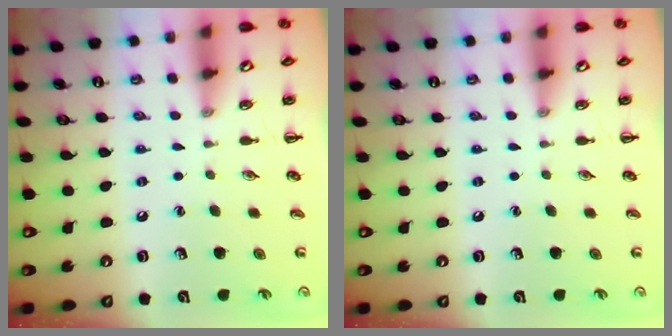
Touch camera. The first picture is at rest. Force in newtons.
{"total": 0.0}